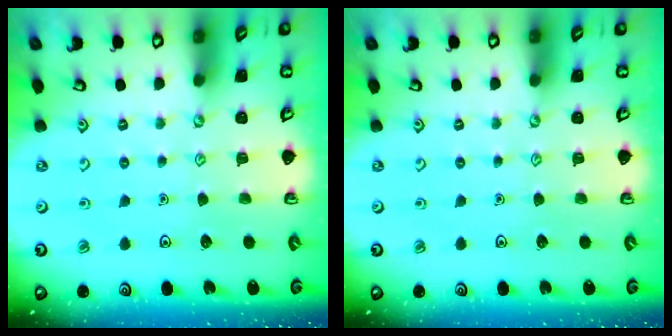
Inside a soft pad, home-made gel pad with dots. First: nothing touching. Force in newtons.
{"total": 0.0}